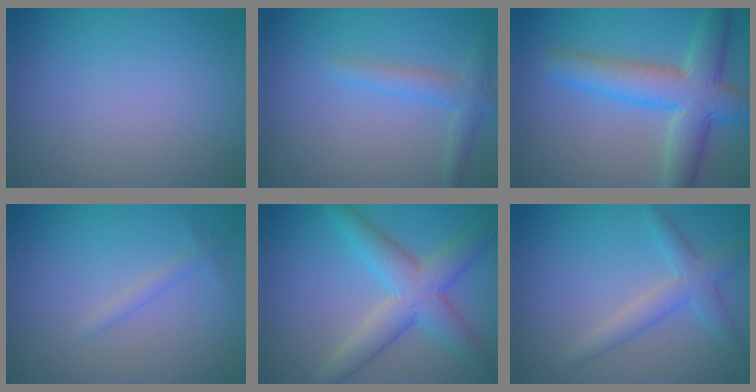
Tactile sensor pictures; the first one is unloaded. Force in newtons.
{"total": 2.3, "press": 2.3, "slide": 0.2}
{"total": 7.1, "press": 7.0, "slide": 0.3}
{"total": 1.0, "press": 1.0, "slide": 0.0}
{"total": 5.7, "press": 5.6, "slide": 0.4}
{"total": 3.0, "press": 3.0, "slide": 0.1}